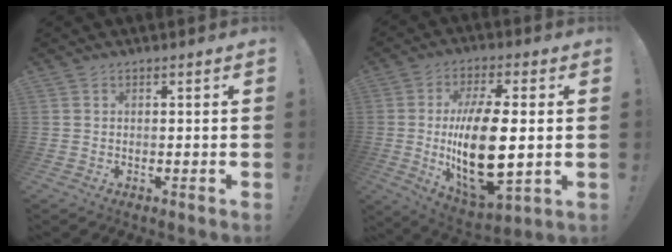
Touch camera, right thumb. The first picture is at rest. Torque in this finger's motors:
{"motor_torque": [2.69, 2.32, 2.36, -0.41, 0.82]}